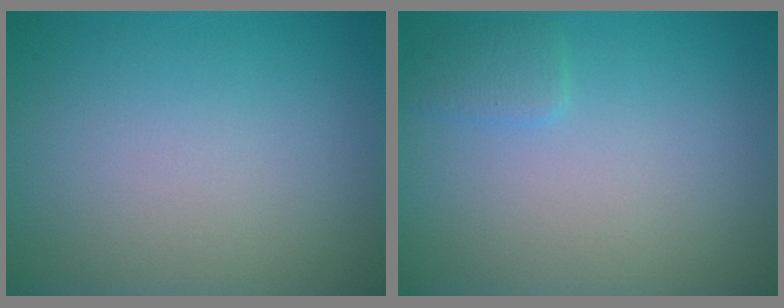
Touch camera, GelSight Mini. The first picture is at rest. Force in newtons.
{"total": 1.2, "press": 1.2, "slide": 0.1}